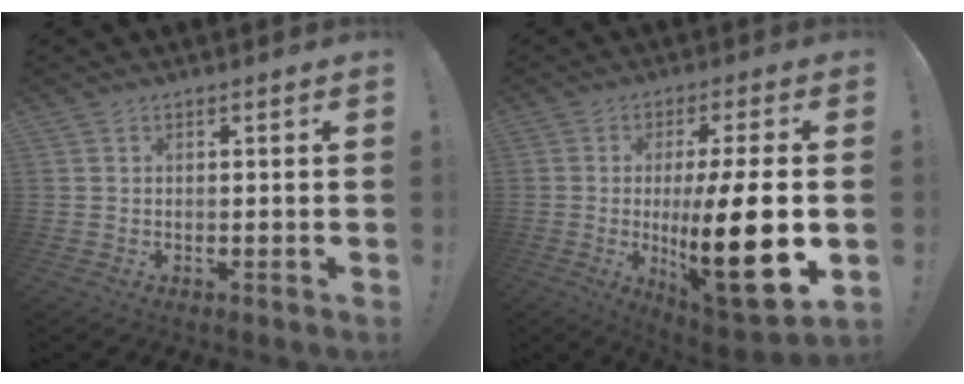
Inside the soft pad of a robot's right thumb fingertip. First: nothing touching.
{"total": 20.5, "force": [-1.9, 4.1, 20.0], "torque": [-0.330, -0.015, -0.029]}